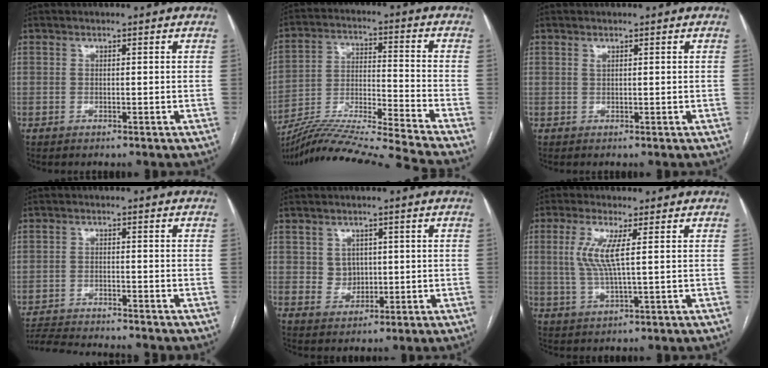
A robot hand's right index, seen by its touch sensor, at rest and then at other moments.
{"total": 21.6, "force": [-19.5, -2.8, 8.9], "torque": [-0.164, -0.030, -0.325]}
{"total": 0.5, "force": [0.4, 0.1, 0.3], "torque": [-0.009, -0.001, 0.008]}
{"total": 11.0, "force": [-10.4, 0.3, 3.6], "torque": [-0.053, -0.004, -0.160]}
{"total": 3.5, "force": [0.8, 3.2, 1.2], "torque": [-0.016, 0.007, 0.019]}
{"total": 6.2, "force": [1.5, 0.4, 6.0], "torque": [-0.137, 0.000, 0.032]}